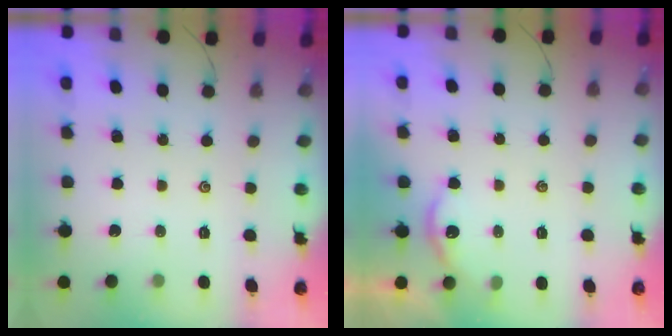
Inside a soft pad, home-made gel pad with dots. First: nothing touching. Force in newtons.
{"total": 3.8, "press": 3.8, "slide": 0.3}